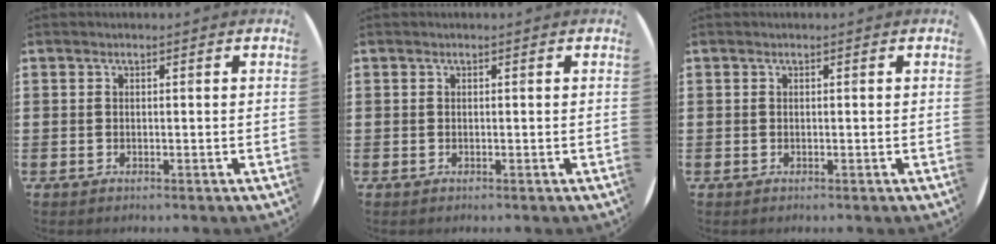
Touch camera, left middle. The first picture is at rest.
{"total": 0.0}
{"total": 0.0}